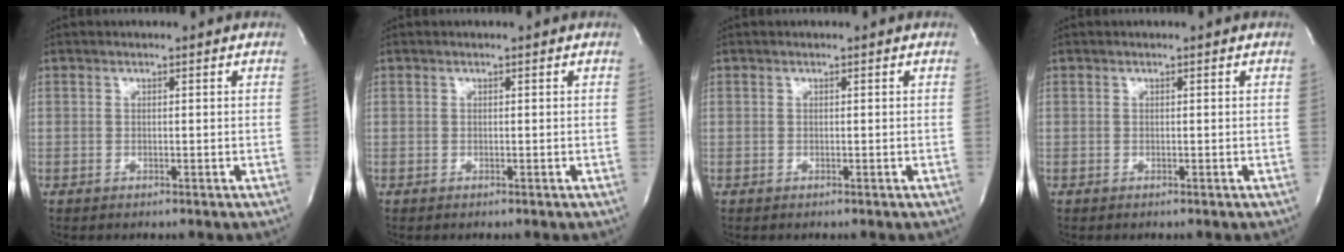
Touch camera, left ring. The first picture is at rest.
{"total": 0.0}
{"total": 0.0}
{"total": 0.0}